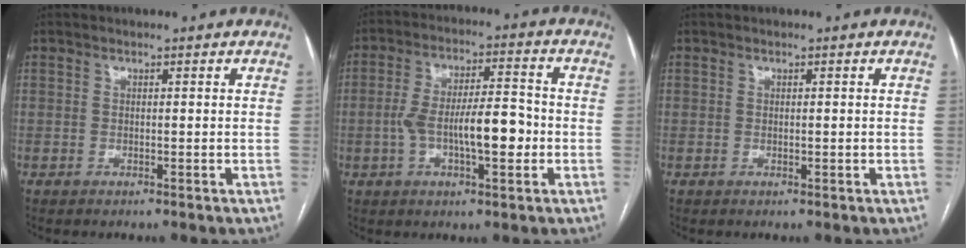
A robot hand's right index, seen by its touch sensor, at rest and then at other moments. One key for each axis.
{"total": 10.7, "fx": -1.9, "fy": 2.9, "fz": 10.1, "tx": -0.183, "ty": 0.020, "tz": -0.029}
{"total": 0.5, "fx": 0.0, "fy": 0.1, "fz": 0.5, "tx": -0.011, "ty": -0.003, "tz": 0.003}